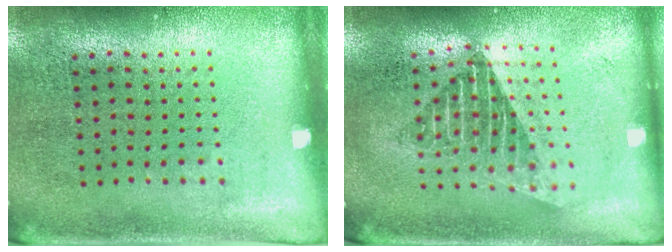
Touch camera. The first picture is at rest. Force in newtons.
{"total": 1.7, "press": 1.4, "slide": 1.0}